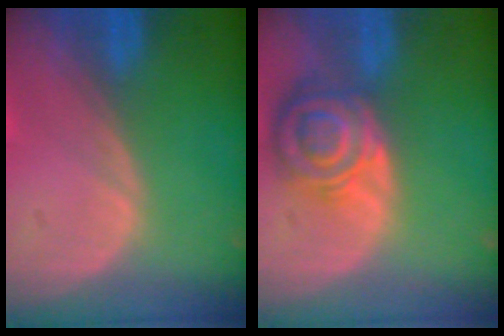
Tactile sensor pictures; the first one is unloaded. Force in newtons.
{"total": 8.3, "press": 7.2, "slide": 4.1}